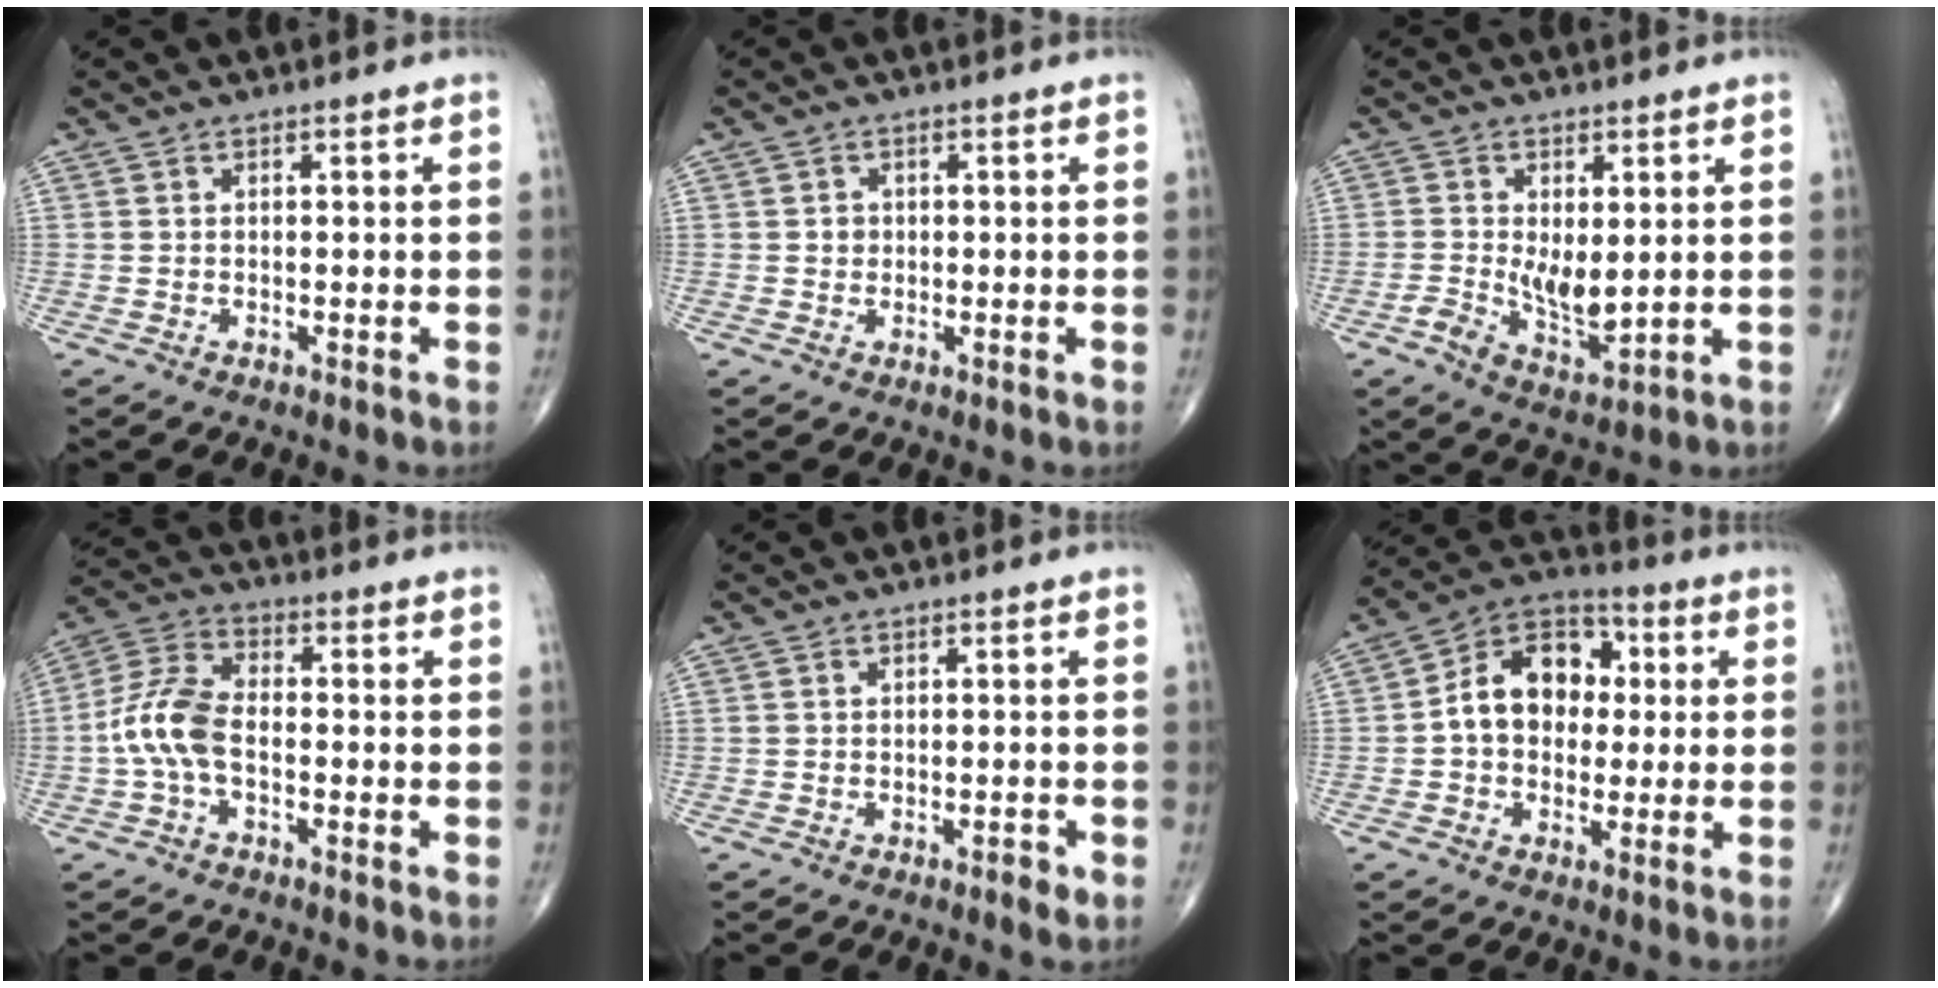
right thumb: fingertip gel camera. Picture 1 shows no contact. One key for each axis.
{"total": 1.6, "fx": 0.1, "fy": 1.5, "fz": 0.6, "tx": -0.002, "ty": 0.003, "tz": 0.001}
{"total": 7.3, "fx": 0.1, "fy": 3.9, "fz": 6.1, "tx": -0.097, "ty": -0.012, "tz": 0.010}
{"total": 9.1, "fx": -1.9, "fy": 5.0, "fz": 7.3, "tx": -0.160, "ty": 0.032, "tz": -0.046}
{"total": 1.8, "fx": -0.9, "fy": 0.6, "fz": 1.4, "tx": -0.022, "ty": -0.001, "tz": -0.016}
{"total": 13.5, "fx": 0.9, "fy": 10.1, "fz": 8.9, "tx": -0.112, "ty": 0.031, "tz": 0.003}